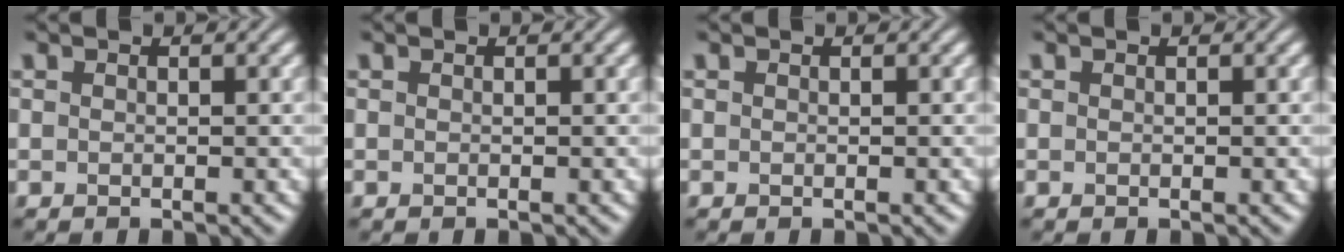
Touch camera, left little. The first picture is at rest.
{"total": 0.0}
{"total": 0.0}
{"total": 0.0}